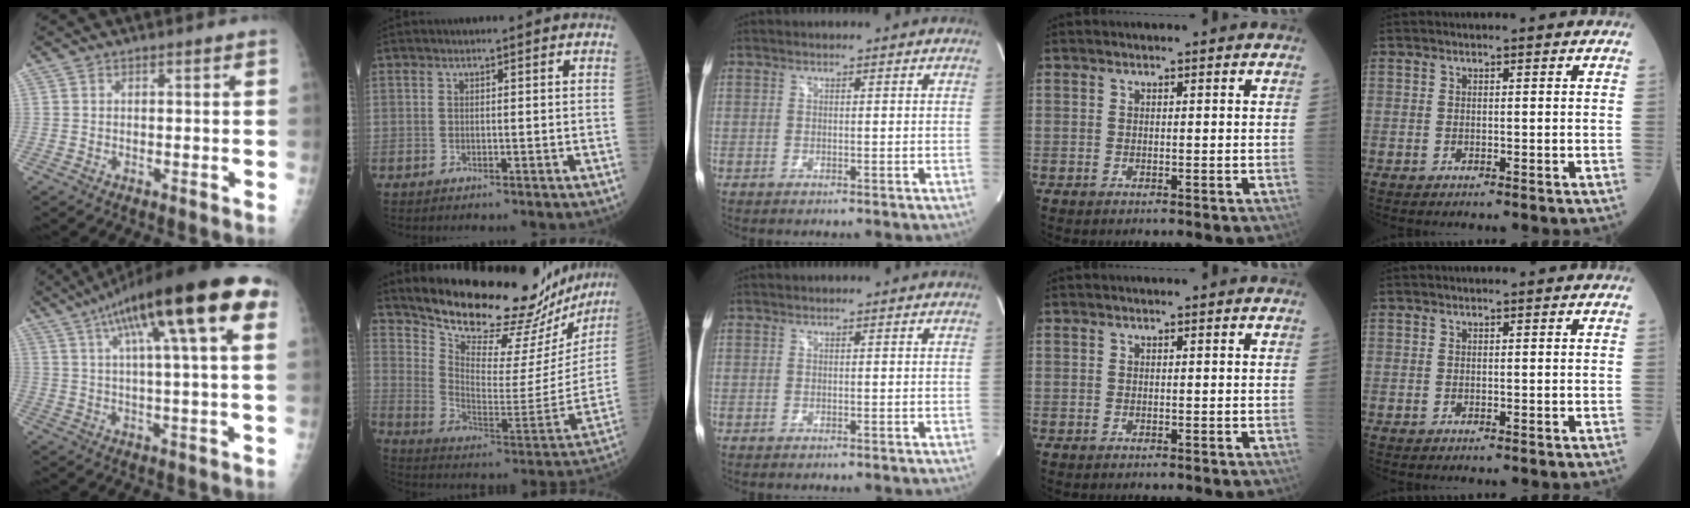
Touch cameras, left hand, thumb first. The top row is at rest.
{"thumb": {"total": 23.3, "force": [10.0, 4.9, 20.5], "torque": [-0.319, 0.020, 0.146]}, "index": {"total": 24.8, "force": [23.2, 4.6, 7.4], "torque": [-0.124, -0.105, 0.314]}}